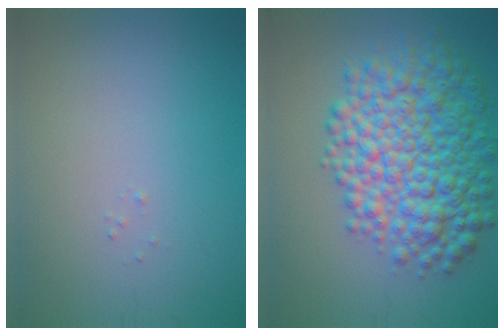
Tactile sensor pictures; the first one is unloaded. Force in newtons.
{"total": 9.7, "press": 9.7, "slide": 0.1}